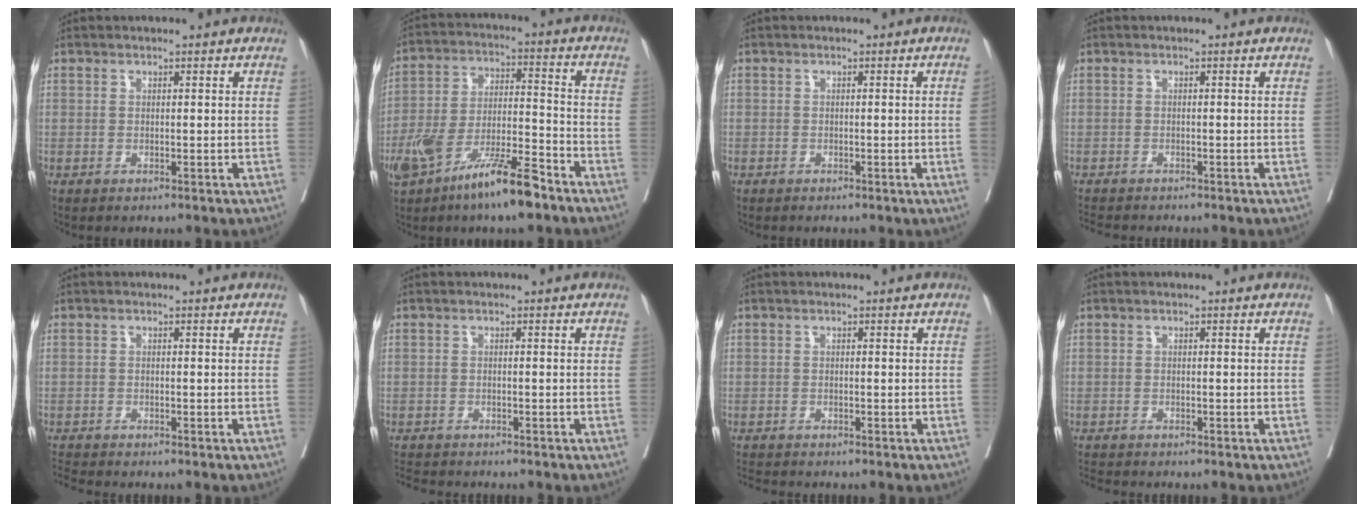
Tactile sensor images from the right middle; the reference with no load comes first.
{"total": 13.3, "force": [-8.6, 2.3, 9.9], "torque": [-0.193, -0.005, -0.152]}
{"total": 0.6, "force": [-0.3, 0.0, 0.5], "torque": [-0.007, 0.000, -0.007]}
{"total": 4.2, "force": [-4.0, 0.8, 1.3], "torque": [-0.018, -0.010, -0.064]}
{"total": 1.9, "force": [-1.8, -0.5, -0.1], "torque": [-0.003, -0.013, -0.036]}
{"total": 3.8, "force": [-3.7, 0.6, 0.8], "torque": [-0.010, -0.012, -0.062]}
{"total": 2.0, "force": [-2.0, -0.1, 0.2], "torque": [-0.003, -0.010, -0.036]}
{"total": 2.0, "force": [-2.0, -0.1, 0.1], "torque": [-0.003, -0.010, -0.036]}